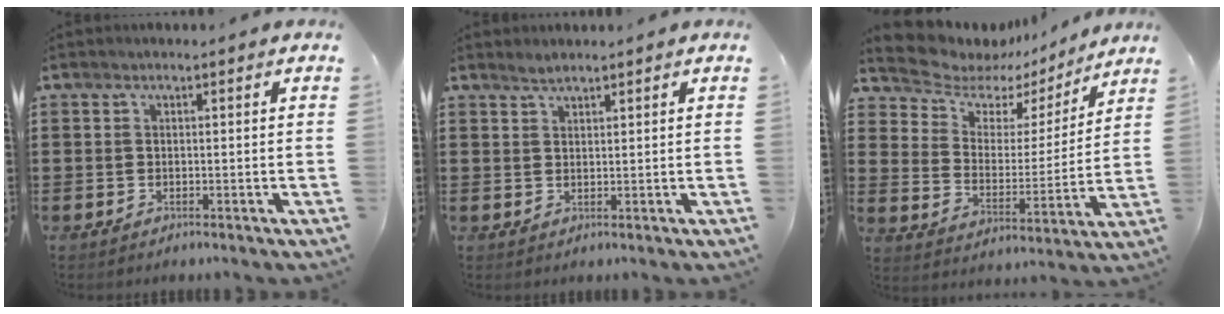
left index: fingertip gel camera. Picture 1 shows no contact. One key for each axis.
{"total": 1.4, "fx": 1.3, "fy": 0.2, "fz": 0.6, "tx": -0.014, "ty": 0.001, "tz": 0.024}
{"total": 6.8, "fx": 5.6, "fy": 3.7, "fz": 1.2, "tx": -0.064, "ty": -0.030, "tz": 0.098}